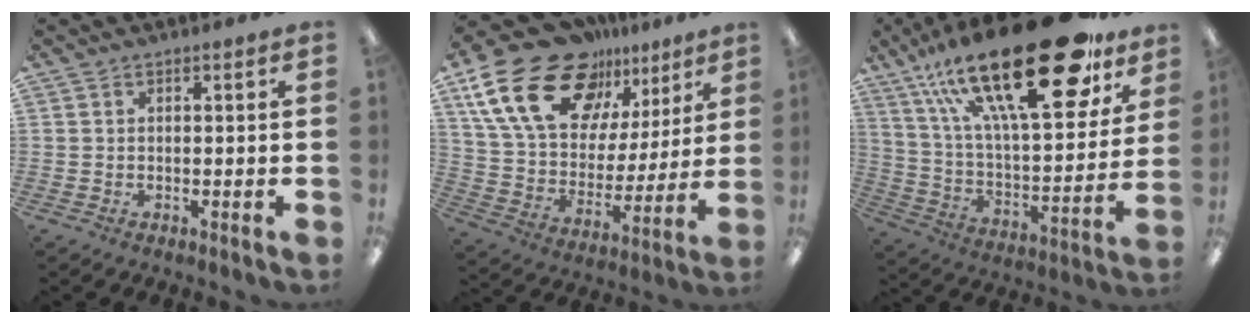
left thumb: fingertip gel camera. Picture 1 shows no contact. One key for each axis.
{"total": 24.1, "fx": 14.8, "fy": 13.9, "fz": 13.1, "tx": -0.245, "ty": -0.082, "tz": 0.266}
{"total": 34.5, "fx": 20.5, "fy": 11.8, "fz": 25.2, "tx": -0.439, "ty": -0.125, "tz": 0.335}